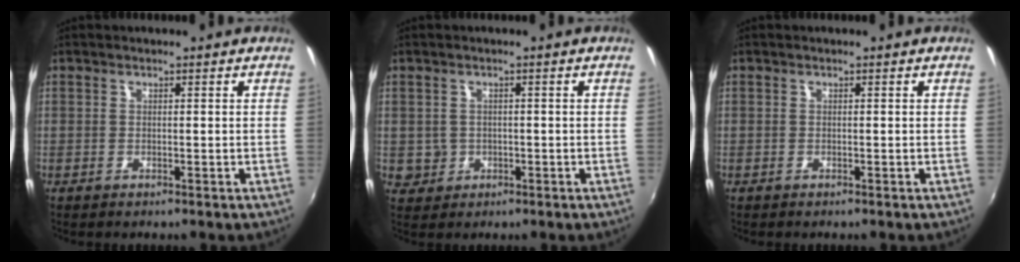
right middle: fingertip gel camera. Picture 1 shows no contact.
{"total": 3.5, "force": [-0.4, 3.4, 0.7], "torque": [-0.017, 0.001, -0.001]}
{"total": 0.0}